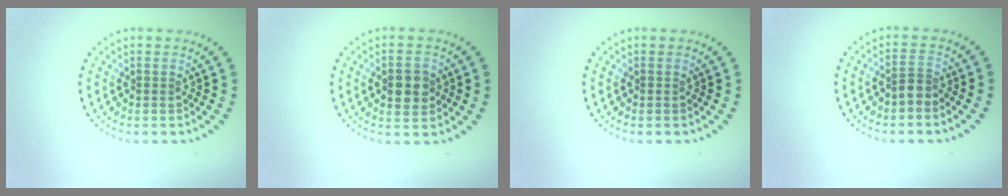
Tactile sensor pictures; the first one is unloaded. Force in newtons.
{"total": 3.3, "press": 3.3, "slide": 0.1}
{"total": 0.0}
{"total": 1.5, "press": 1.1, "slide": 1.0}